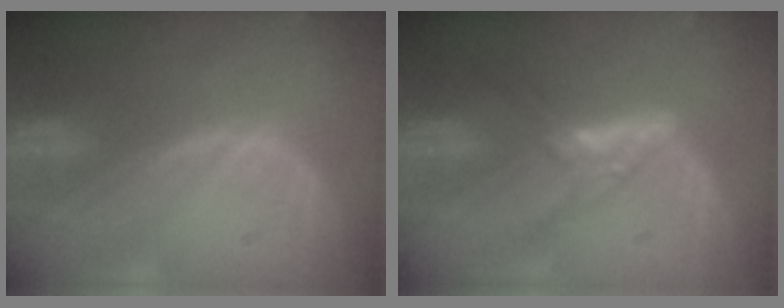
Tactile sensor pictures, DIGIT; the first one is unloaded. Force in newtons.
{"total": 5.9, "press": 5.1, "slide": 3.0}